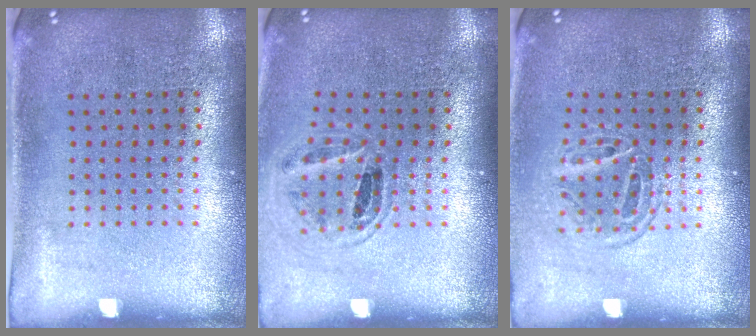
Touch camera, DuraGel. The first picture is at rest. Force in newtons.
{"total": 0.9, "press": 0.9, "slide": 0.3}
{"total": 1.6, "press": 1.2, "slide": 1.0}